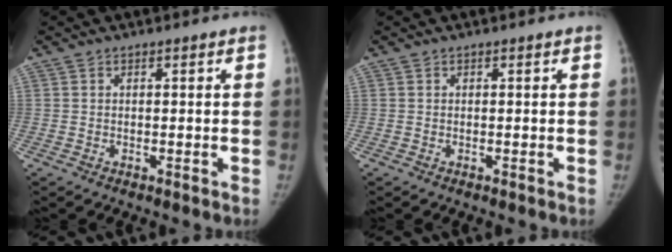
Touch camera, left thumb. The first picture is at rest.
{"total": 0.0}